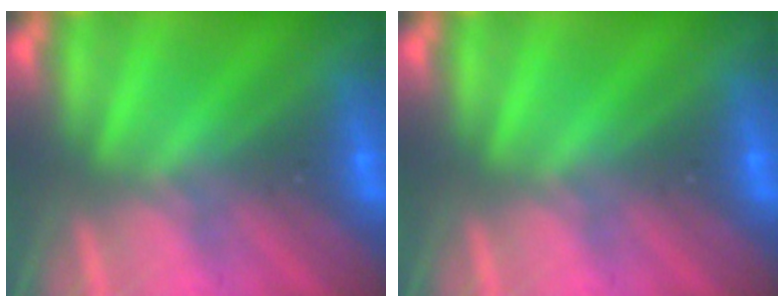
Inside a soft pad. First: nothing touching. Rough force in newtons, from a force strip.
{"total": 0.0}